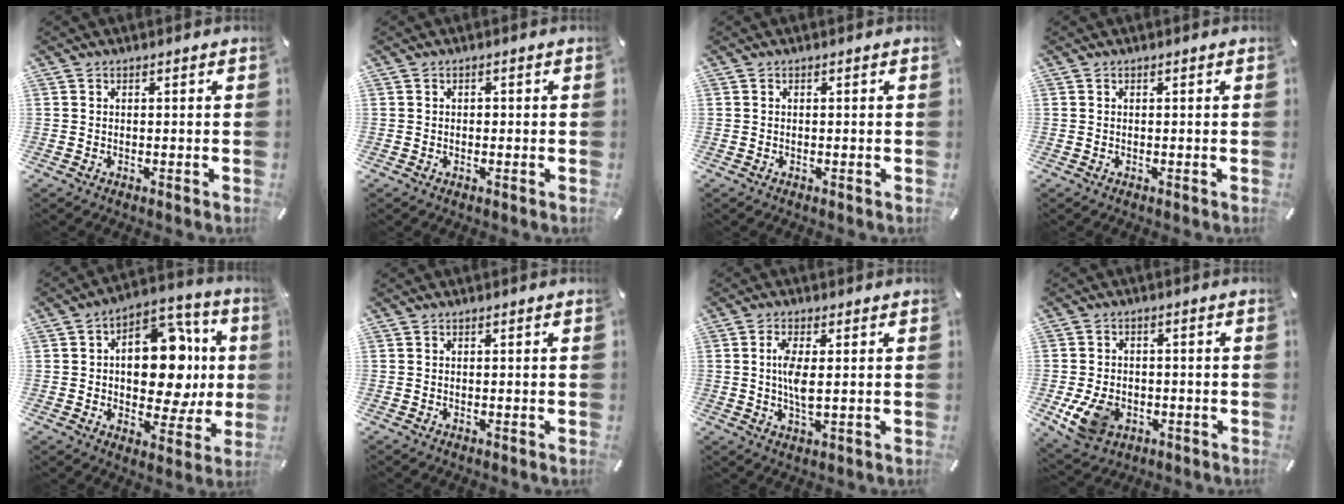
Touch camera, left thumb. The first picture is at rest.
{"total": 0.6, "force": [-0.2, 0.5, 0.3], "torque": [-0.004, 0.003, -0.006]}
{"total": 0.0}
{"total": 0.0}
{"total": 18.5, "force": [1.6, 11.5, 14.4], "torque": [-0.190, -0.008, 0.027]}
{"total": 0.0}
{"total": 5.8, "force": [0.5, 1.8, 5.5], "torque": [-0.127, -0.006, 0.000]}
{"total": 9.2, "force": [-2.8, 6.9, 5.4], "torque": [-0.108, 0.004, -0.050]}